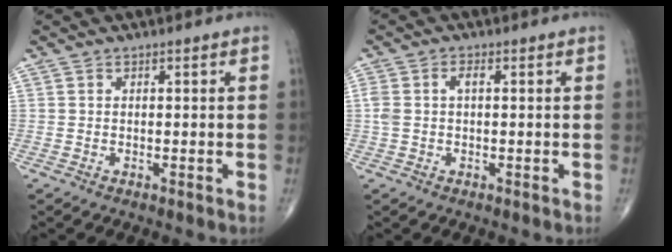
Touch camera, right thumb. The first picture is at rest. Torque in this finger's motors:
{"motor_torque": [0.51, 0.63, 0.66, 0.01, 0.02]}